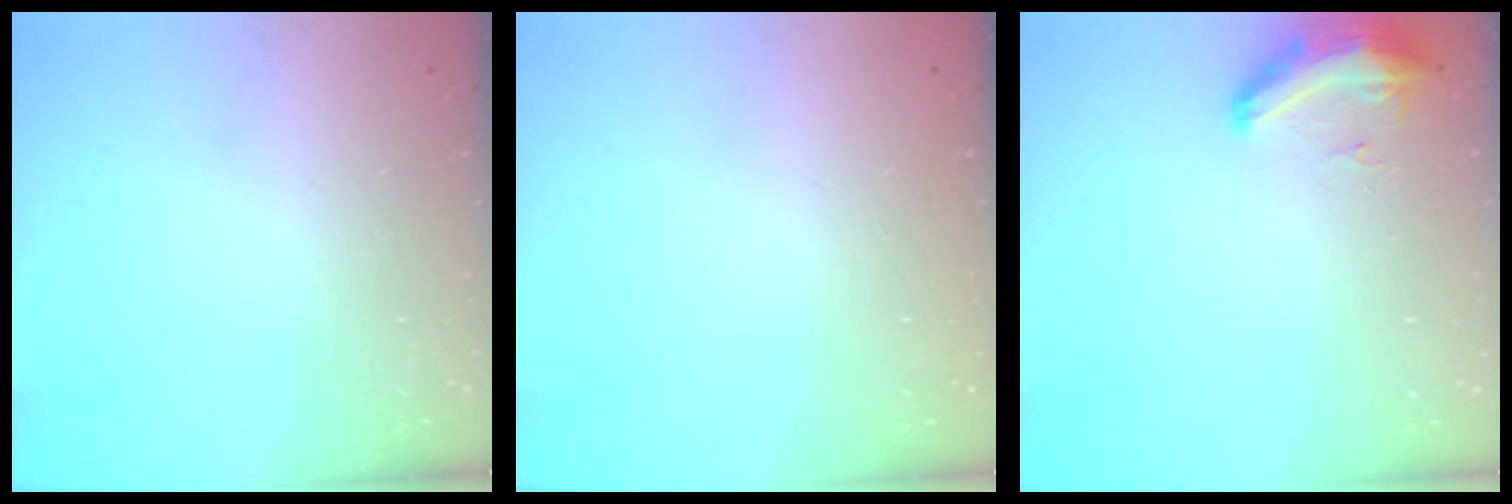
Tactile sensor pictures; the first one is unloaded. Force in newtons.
{"total": 0.0}
{"total": 10.2, "press": 9.3, "slide": 4.2}